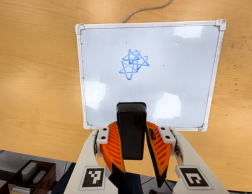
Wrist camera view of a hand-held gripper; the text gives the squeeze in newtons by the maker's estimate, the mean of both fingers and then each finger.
{"total": 10.0, "left": 8.2, "right": 11.8}